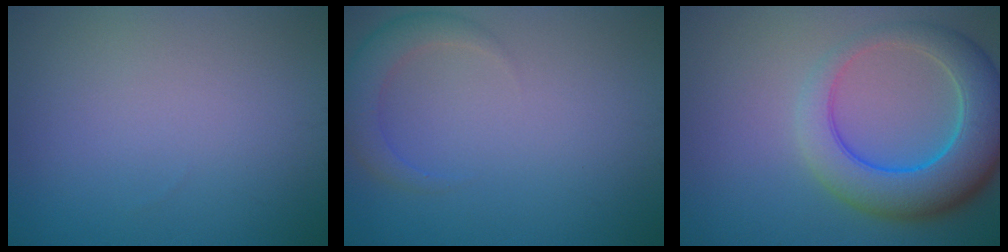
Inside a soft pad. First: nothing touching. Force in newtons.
{"total": 2.7, "press": 2.7, "slide": 0.2}
{"total": 7.9, "press": 7.9, "slide": 0.3}